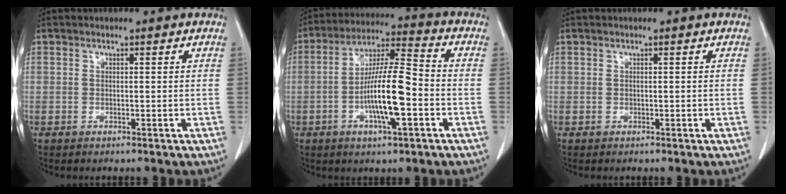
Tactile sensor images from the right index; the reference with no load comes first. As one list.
[{"total": 12.3, "force": [-3.3, 1.7, 11.7], "torque": [-0.217, 0.005, -0.061]}, {"total": 0.0}]